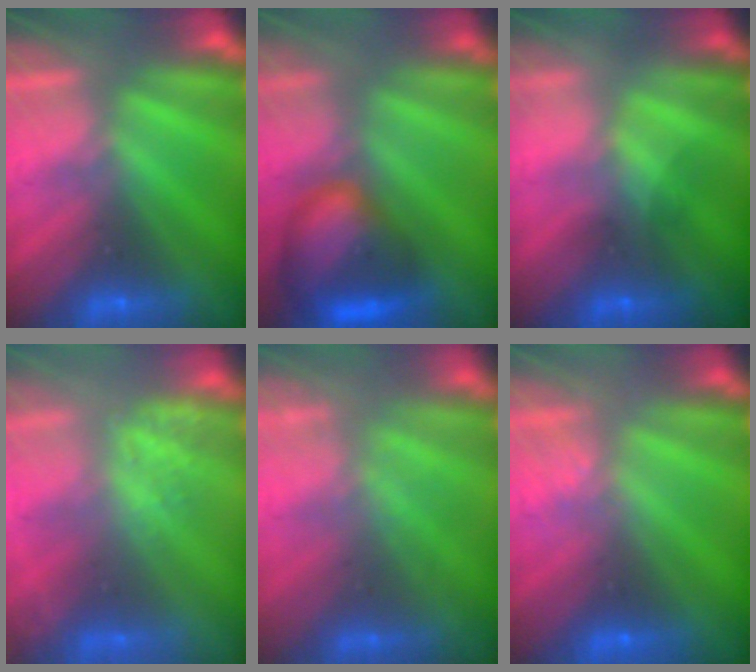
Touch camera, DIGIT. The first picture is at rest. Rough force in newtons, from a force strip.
{"total": 7.5}
{"total": 1.6}
{"total": 2.4}
{"total": 2.1}
{"total": 1.7}